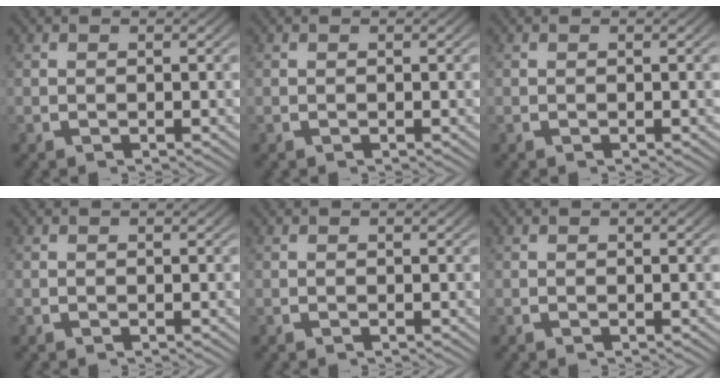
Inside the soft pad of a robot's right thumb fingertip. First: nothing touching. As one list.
[{"total": 0.0}, {"total": 0.0}, {"total": 0.0}, {"total": 0.0}, {"total": 0.0}]